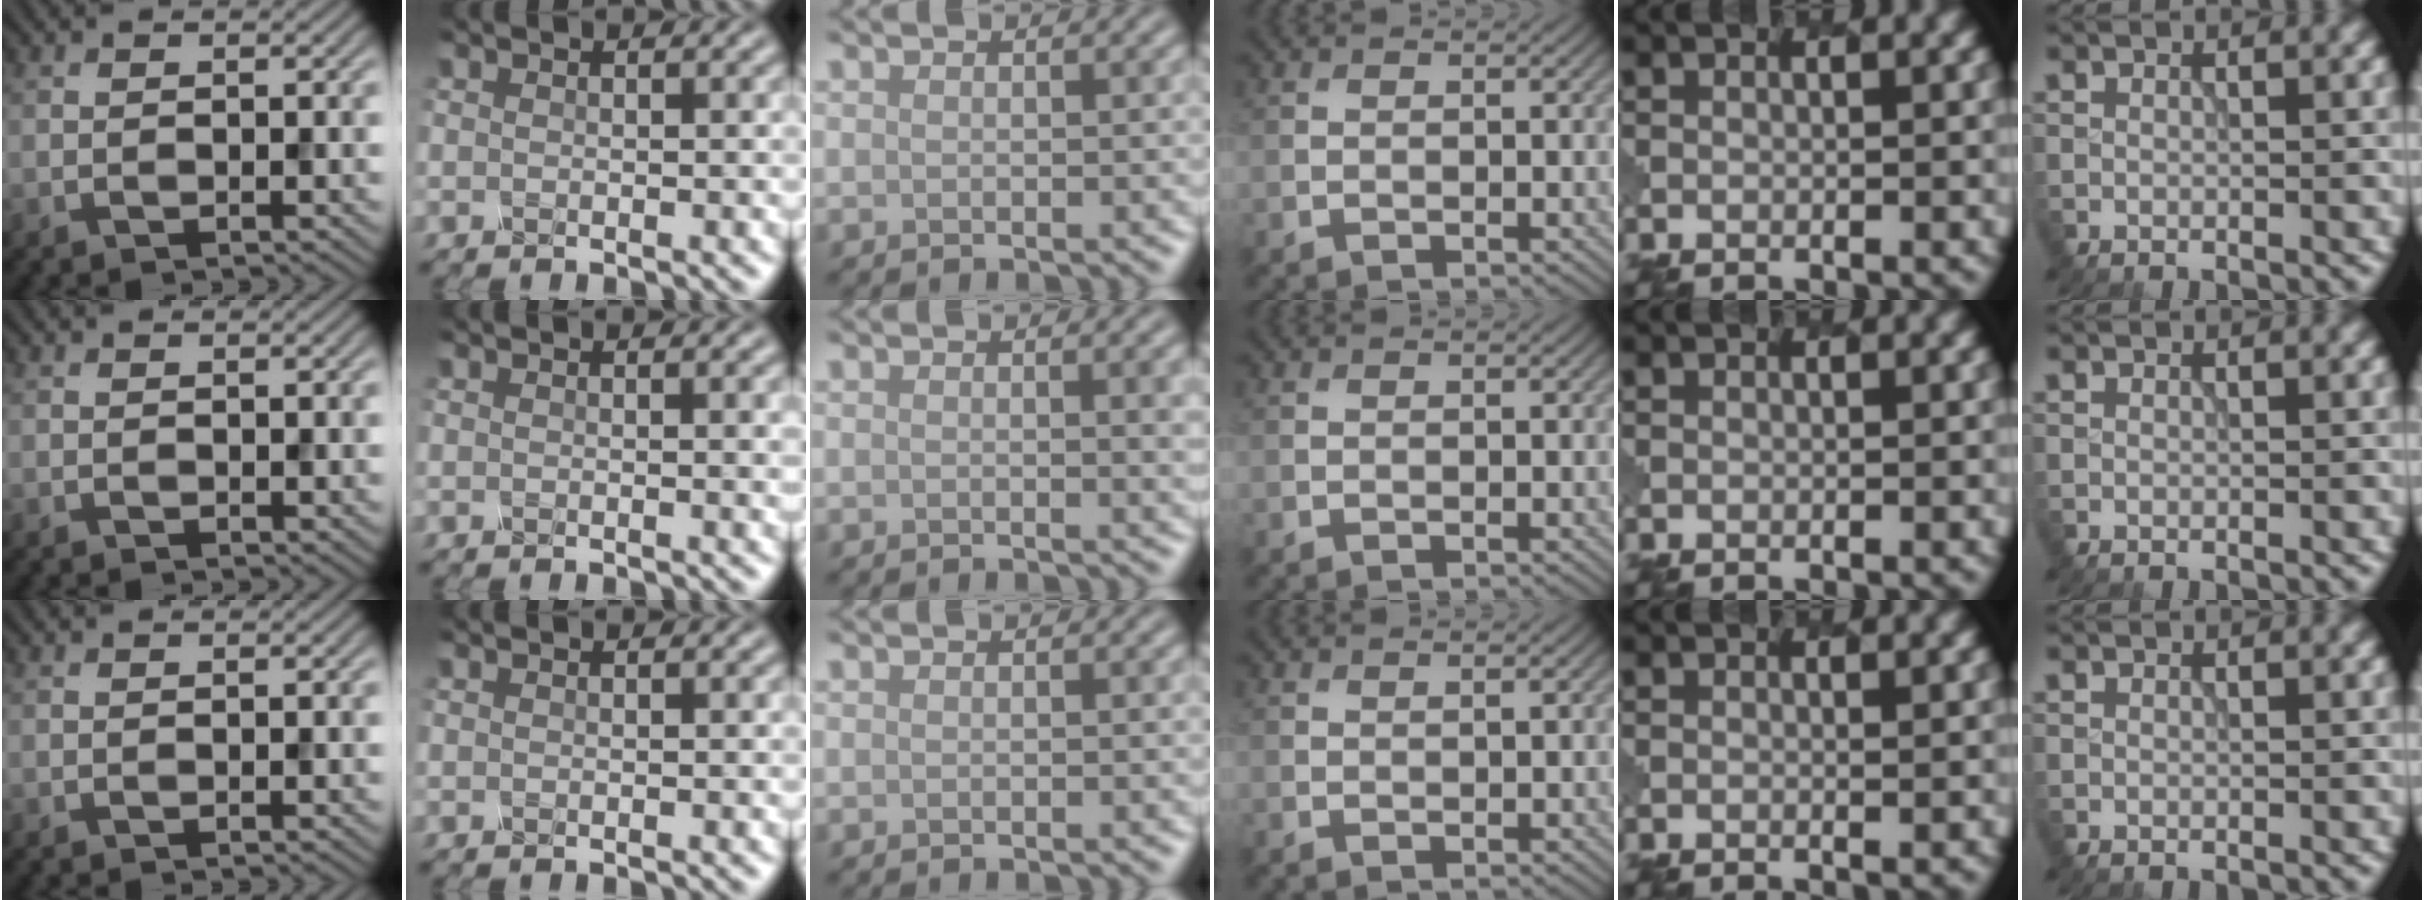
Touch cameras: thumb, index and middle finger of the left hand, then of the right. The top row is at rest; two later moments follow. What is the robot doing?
{"motion": "unscrew", "object": "spray bottle"}